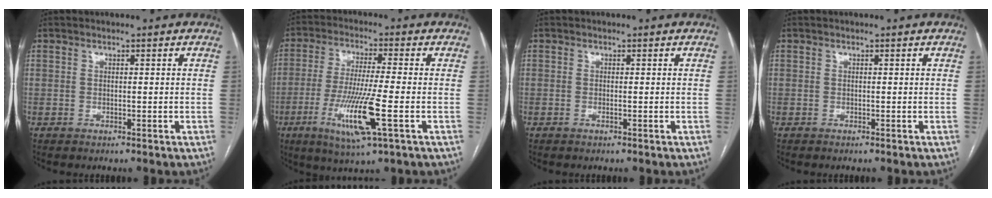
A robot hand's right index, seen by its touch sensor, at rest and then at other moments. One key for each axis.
{"total": 11.8, "fx": -3.9, "fy": 0.2, "fz": 11.1, "tx": -0.224, "ty": -0.024, "tz": -0.072}
{"total": 0.0}
{"total": 0.0}